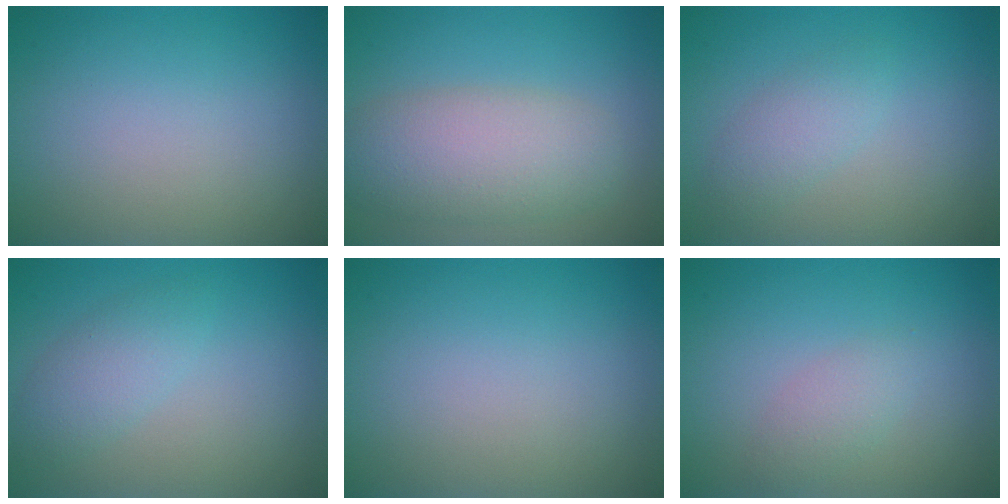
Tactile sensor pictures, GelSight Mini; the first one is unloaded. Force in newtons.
{"total": 5.9, "press": 5.9, "slide": 0.6}
{"total": 2.1, "press": 2.1, "slide": 0.1}
{"total": 1.7, "press": 1.7, "slide": 0.0}
{"total": 0.0}
{"total": 1.6, "press": 1.6, "slide": 0.1}